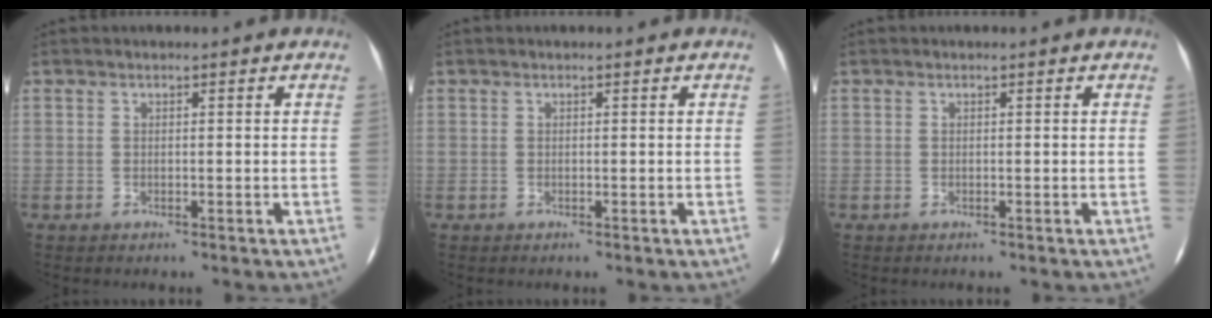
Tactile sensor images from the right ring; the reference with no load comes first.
{"total": 0.0}
{"total": 0.0}